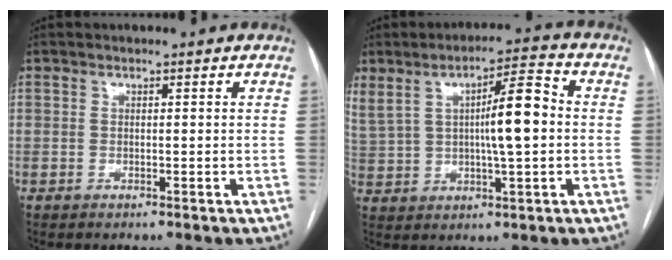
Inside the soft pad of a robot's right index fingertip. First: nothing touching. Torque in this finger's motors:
{"motor_torque": [1.61, 0.53, 0.88, 0.21]}